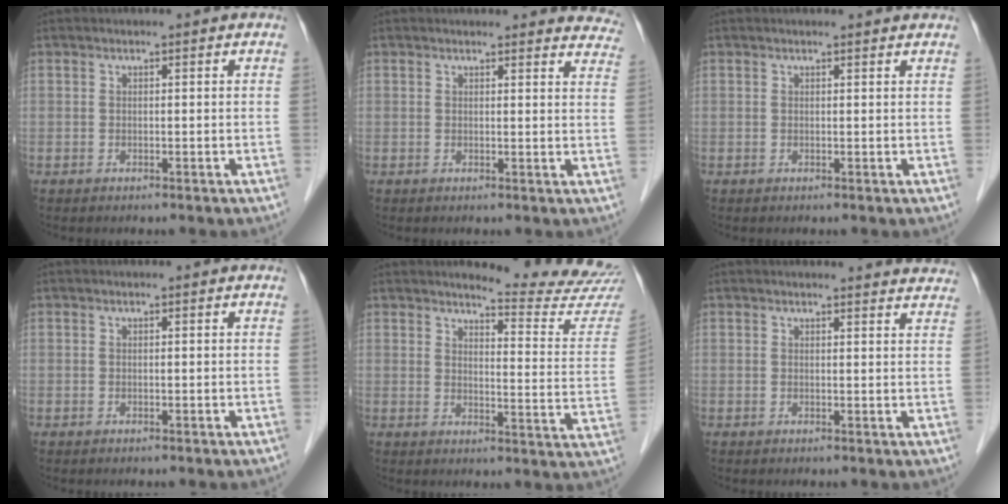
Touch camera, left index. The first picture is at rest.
{"total": 11.5, "force": [11.0, 2.9, 1.5], "torque": [0.028, -0.026, 0.084]}
{"total": 2.4, "force": [2.3, 0.3, 0.4], "torque": [-0.013, 0.008, 0.020]}
{"total": 0.0}
{"total": 13.4, "force": [13.2, -1.1, 2.2], "torque": [-0.023, -0.109, 0.140]}
{"total": 8.1, "force": [8.0, 0.9, 1.1], "torque": [0.009, -0.014, 0.059]}